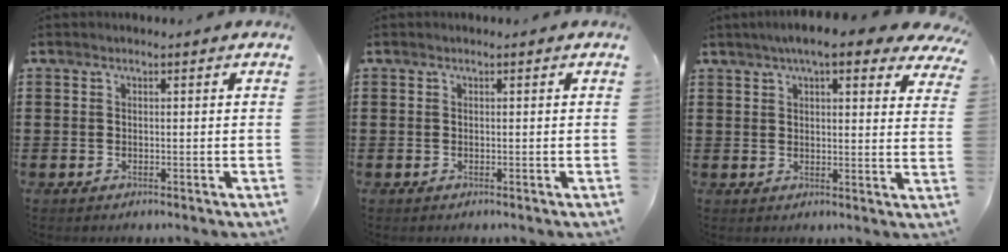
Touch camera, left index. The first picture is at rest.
{"total": 0.0}
{"total": 7.2, "force": [5.6, 0.9, 4.4], "torque": [-0.091, -0.006, 0.099]}